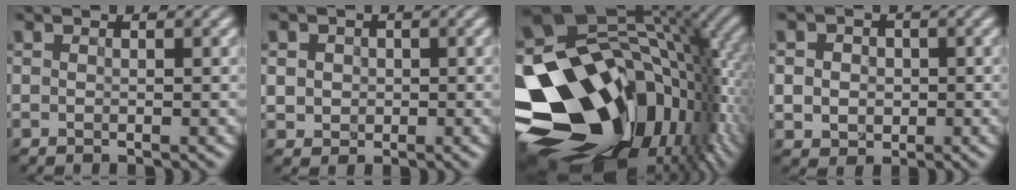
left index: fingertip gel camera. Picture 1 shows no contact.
{"total": 3.1, "force": [1.0, 2.7, 1.1], "torque": [-0.005, 0.023, 0.008]}
{"total": 19.2, "force": [-4.3, 13.4, 13.0], "torque": [-0.277, -0.044, -0.045]}
{"total": 5.1, "force": [0.1, 4.7, 1.8], "torque": [-0.024, 0.028, -0.017]}